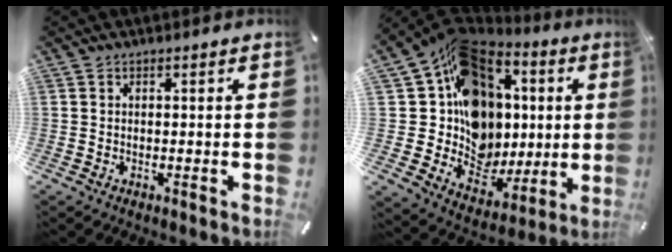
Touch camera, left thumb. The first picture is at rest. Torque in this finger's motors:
{"motor_torque": [2.48, 2.53, 1.64, -1.13, 0.74]}